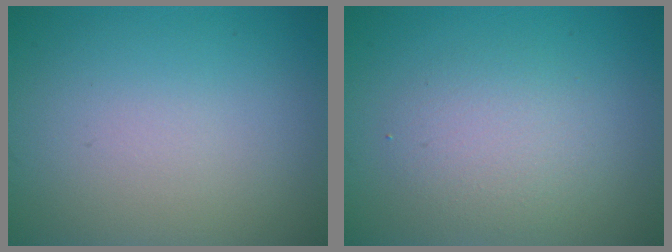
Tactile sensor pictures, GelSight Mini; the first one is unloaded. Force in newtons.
{"total": 2.8, "press": 2.8, "slide": 0.1}